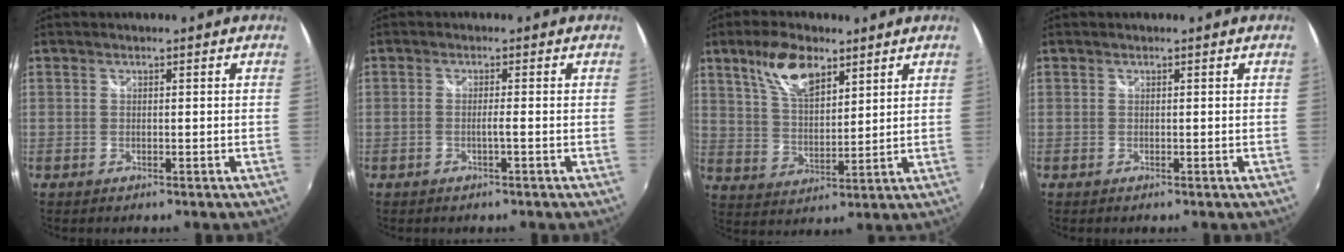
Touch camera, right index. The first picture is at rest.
{"total": 1.4, "force": [-0.7, -0.3, 1.2], "torque": [-0.021, 0.000, -0.014]}
{"total": 10.2, "force": [6.2, 4.4, 6.7], "torque": [-0.126, 0.015, 0.121]}
{"total": 0.0}